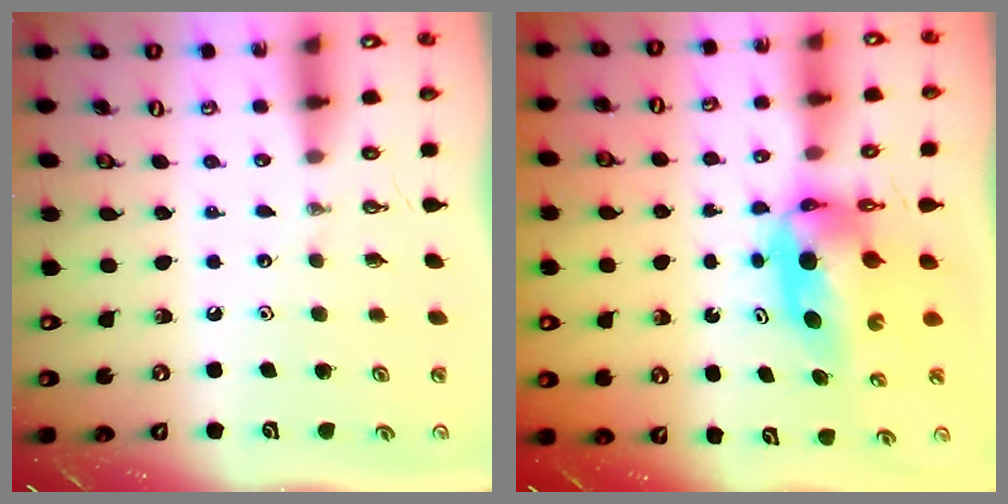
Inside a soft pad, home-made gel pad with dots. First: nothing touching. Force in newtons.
{"total": 6.4, "press": 6.4, "slide": 0.5}